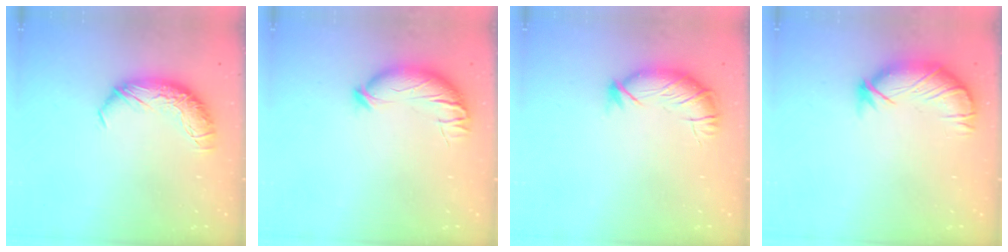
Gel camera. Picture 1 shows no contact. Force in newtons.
{"total": 4.4, "press": 4.2, "slide": 1.3}
{"total": 3.5, "press": 3.4, "slide": 0.9}
{"total": 3.9, "press": 3.4, "slide": 2.0}